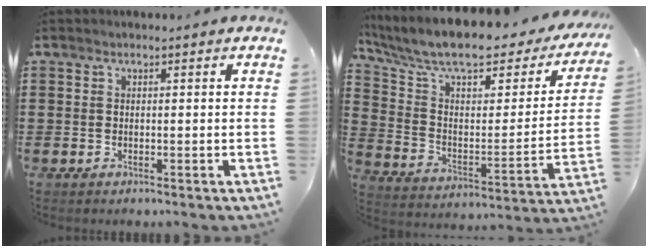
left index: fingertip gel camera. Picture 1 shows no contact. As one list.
[{"total": 9.7, "force": [7.9, 2.4, 5.0], "torque": [-0.126, -0.054, 0.132]}]